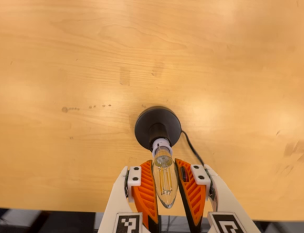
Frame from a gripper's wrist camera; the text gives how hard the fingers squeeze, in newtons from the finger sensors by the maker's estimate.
{"total": 10.3, "left": 9.4, "right": 11.3}